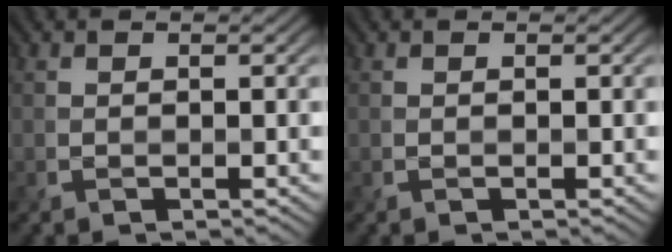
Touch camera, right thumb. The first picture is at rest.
{"total": 0.0}